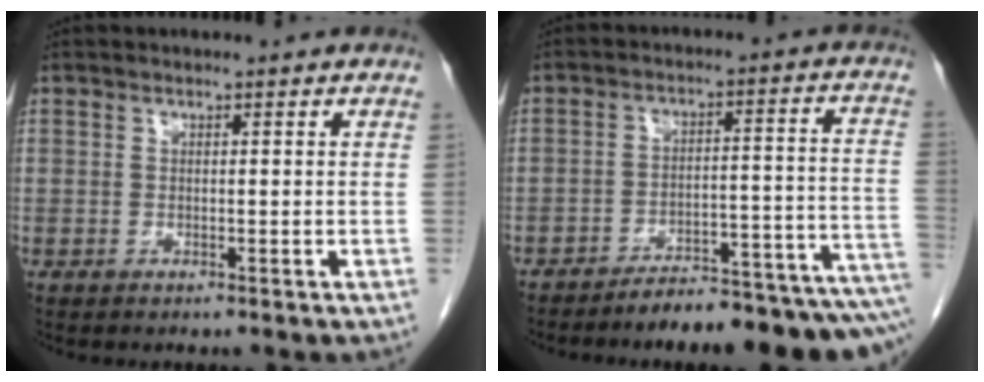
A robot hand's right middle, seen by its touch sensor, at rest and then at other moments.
{"total": 15.3, "force": [-13.1, 1.7, 7.7], "torque": [-0.053, 0.037, -0.181]}